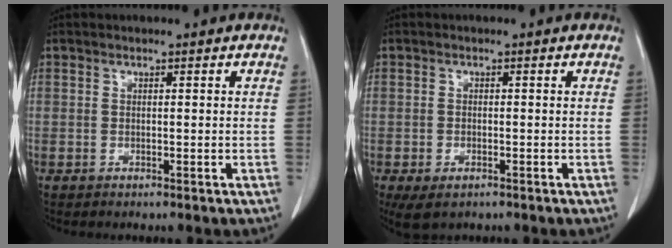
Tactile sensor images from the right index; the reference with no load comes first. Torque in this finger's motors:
{"motor_torque": [0.27, -0.24, 0.12, 0.05]}